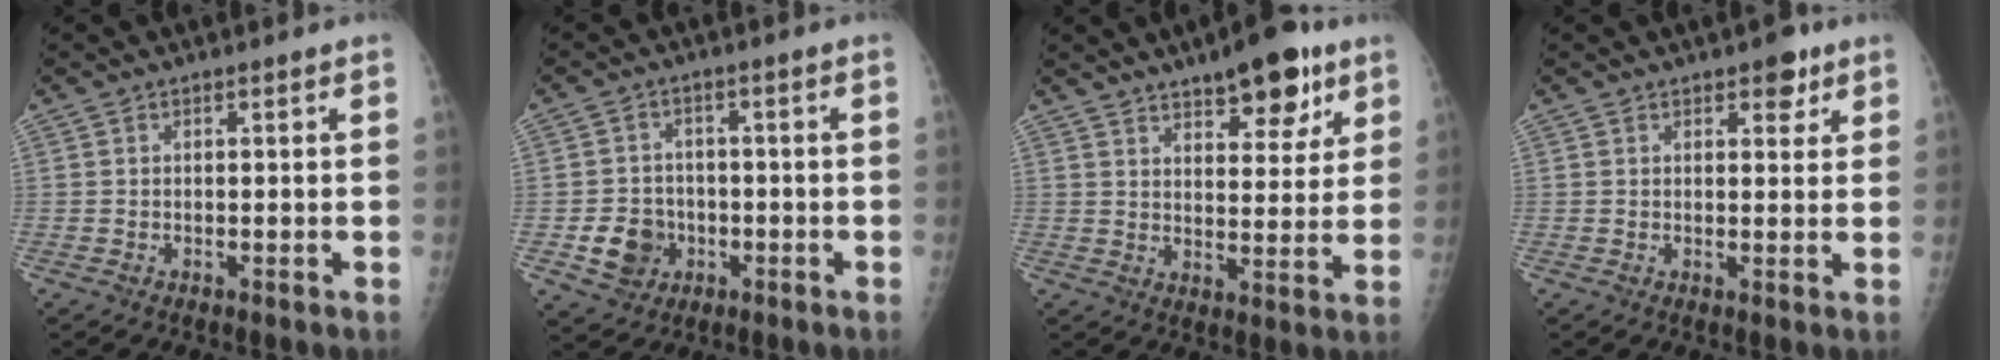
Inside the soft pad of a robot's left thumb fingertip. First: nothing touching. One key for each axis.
{"total": 5.8, "fx": -1.7, "fy": 4.9, "fz": 2.5, "tx": -0.027, "ty": 0.009, "tz": -0.025}
{"total": 12.7, "fx": 8.1, "fy": 5.0, "fz": 8.4, "tx": -0.081, "ty": -0.037, "tz": 0.117}
{"total": 3.8, "fx": 2.3, "fy": 2.0, "fz": 2.2, "tx": -0.007, "ty": -0.009, "tz": 0.026}